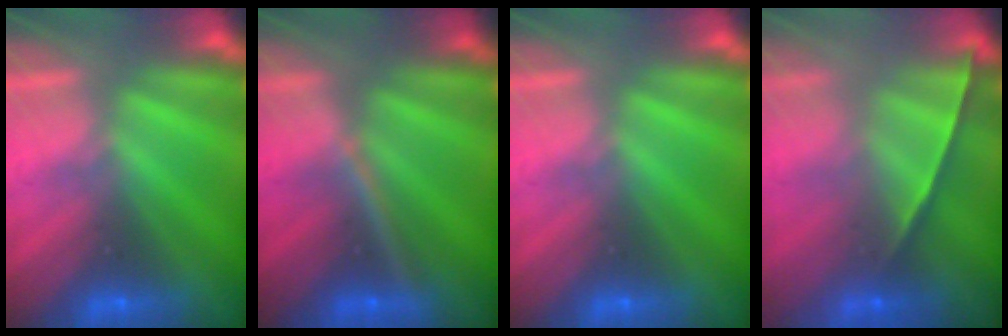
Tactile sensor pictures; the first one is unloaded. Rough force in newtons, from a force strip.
{"total": 3.3}
{"total": 0.0}
{"total": 1.1}